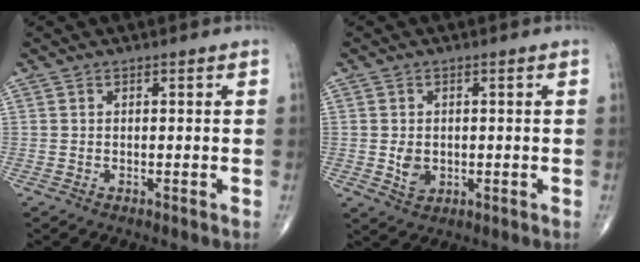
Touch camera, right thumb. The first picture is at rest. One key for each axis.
{"total": 3.3, "fx": -0.2, "fy": 2.5, "fz": 2.2, "tx": -0.030, "ty": -0.004, "tz": 0.004}